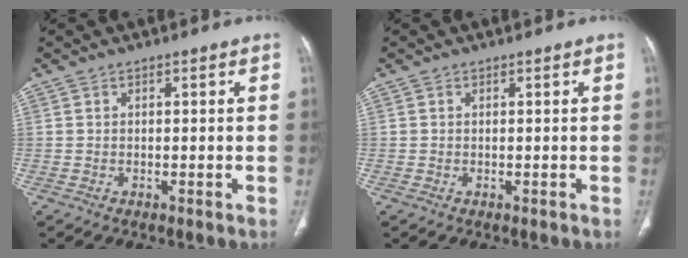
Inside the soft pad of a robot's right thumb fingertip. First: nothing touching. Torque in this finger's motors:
{"motor_torque": [0.07, 0.94, -0.35, 0.15, 0.03]}